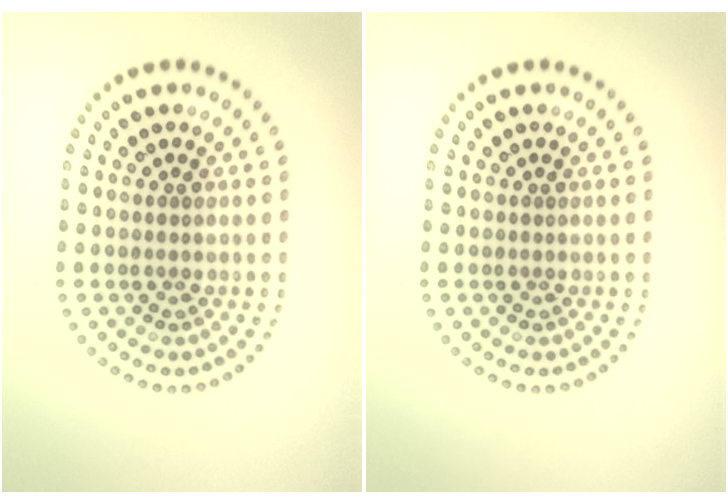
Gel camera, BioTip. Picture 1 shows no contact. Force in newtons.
{"total": 0.0}